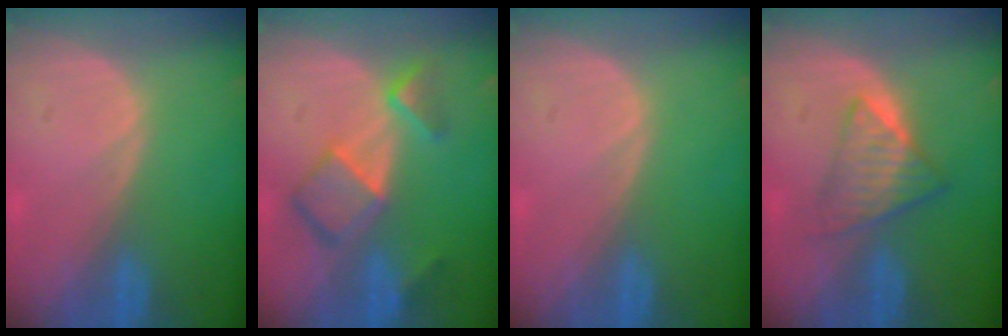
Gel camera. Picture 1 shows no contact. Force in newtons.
{"total": 7.4, "press": 6.4, "slide": 3.8}
{"total": 0.0}
{"total": 6.2, "press": 5.4, "slide": 3.1}